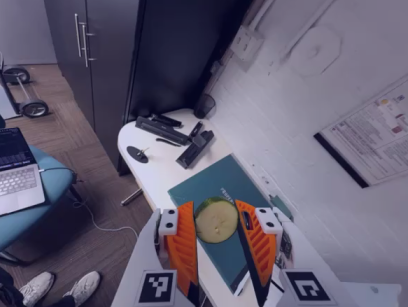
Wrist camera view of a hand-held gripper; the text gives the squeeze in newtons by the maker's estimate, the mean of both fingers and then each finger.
{"total": 9.6, "left": 9.7, "right": 9.5}